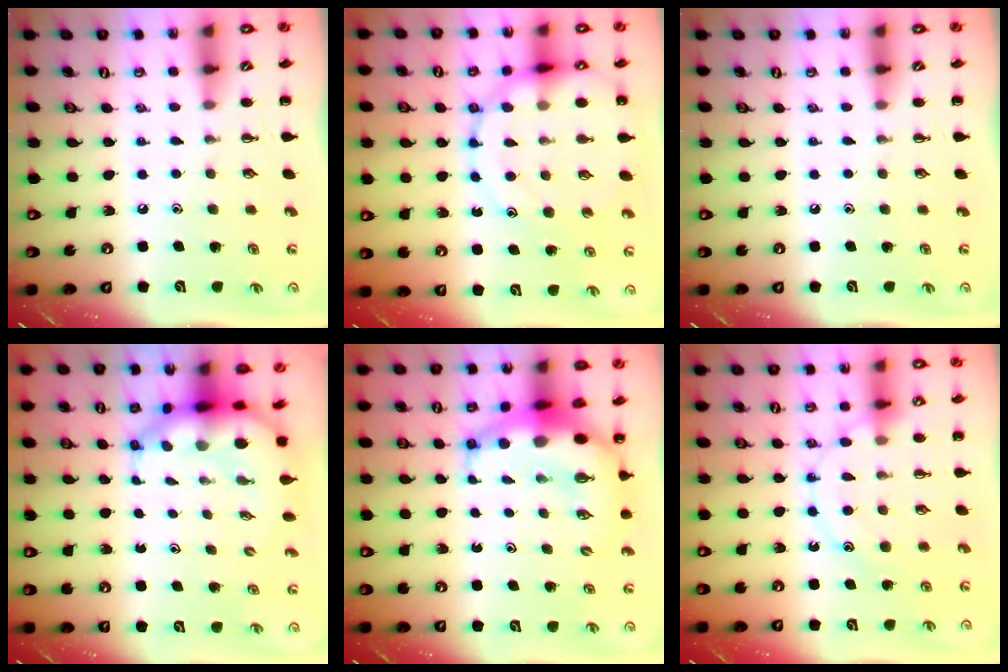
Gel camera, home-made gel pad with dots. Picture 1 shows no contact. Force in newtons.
{"total": 16.9, "press": 16.8, "slide": 2.0}
{"total": 0.0}
{"total": 7.0, "press": 6.8, "slide": 1.9}
{"total": 9.7, "press": 9.5, "slide": 2.2}
{"total": 13.4, "press": 13.3, "slide": 0.9}